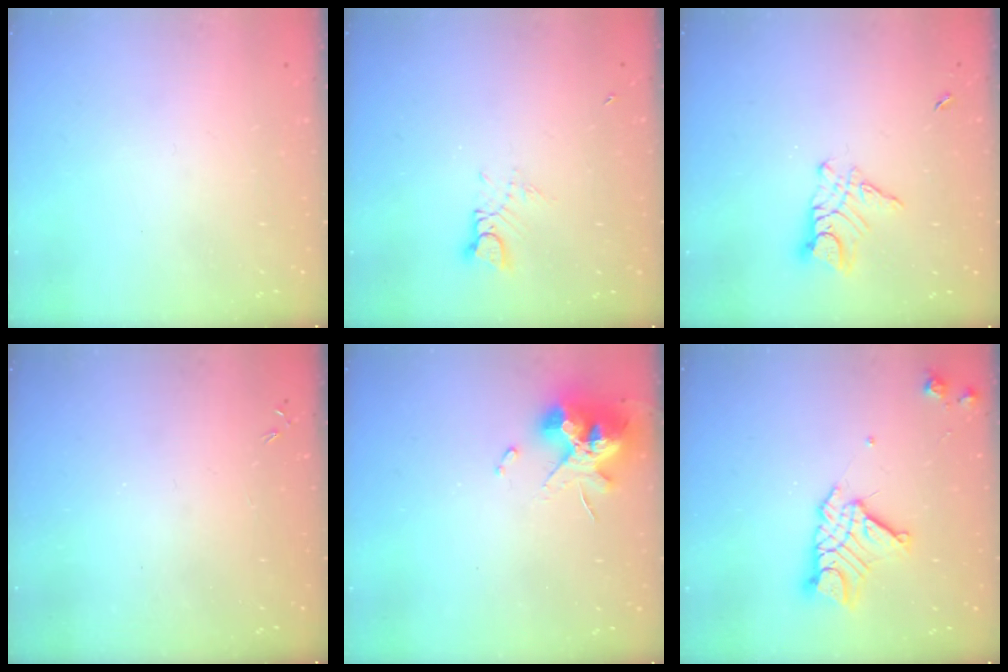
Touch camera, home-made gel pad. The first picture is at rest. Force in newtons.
{"total": 3.1, "press": 3.1, "slide": 0.3}
{"total": 8.4, "press": 8.4, "slide": 0.7}
{"total": 0.0}
{"total": 13.4, "press": 13.3, "slide": 1.1}
{"total": 12.6, "press": 12.5, "slide": 1.0}